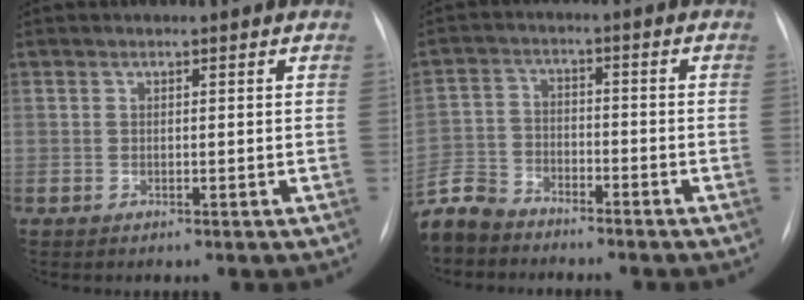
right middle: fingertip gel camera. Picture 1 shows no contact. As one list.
[{"total": 8.2, "force": [-7.6, 3.1, 1.2], "torque": [-0.029, -0.004, -0.148]}]